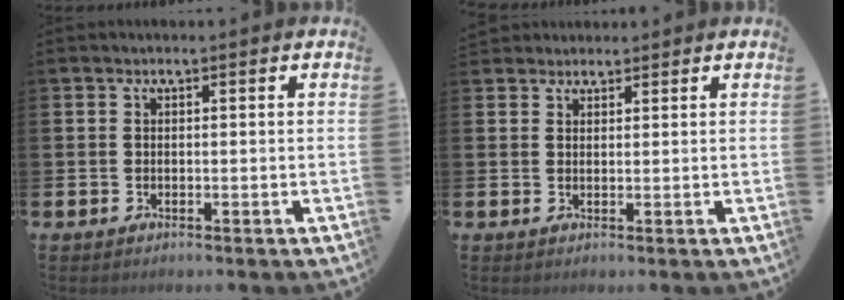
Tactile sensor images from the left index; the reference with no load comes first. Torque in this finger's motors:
{"motor_torque": [0.68, -1.46, 1.02, 0.21]}